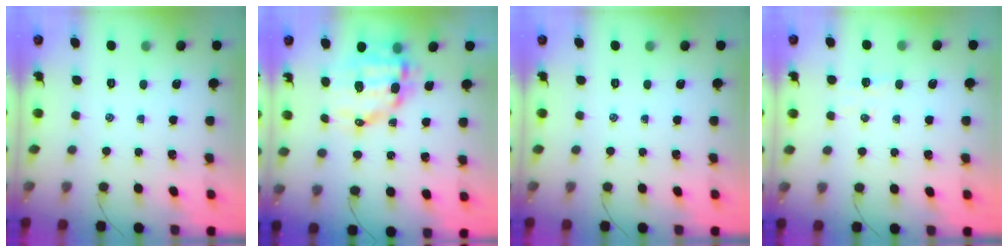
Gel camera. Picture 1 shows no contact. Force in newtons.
{"total": 11.7, "press": 11.4, "slide": 2.4}
{"total": 0.0}
{"total": 4.0, "press": 3.9, "slide": 0.9}